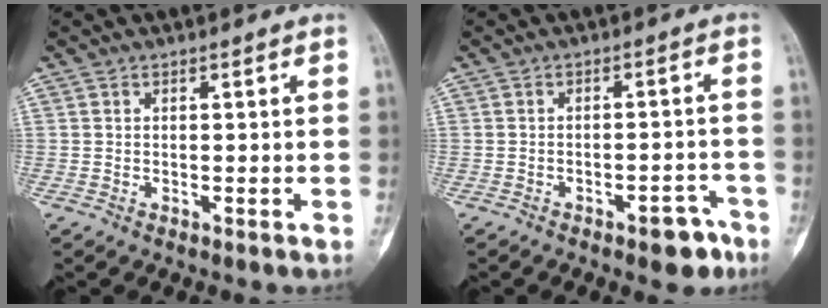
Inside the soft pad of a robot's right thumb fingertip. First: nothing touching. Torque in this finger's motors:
{"motor_torque": [0.19, 0.04, 0.31, -0.42, 0.00]}